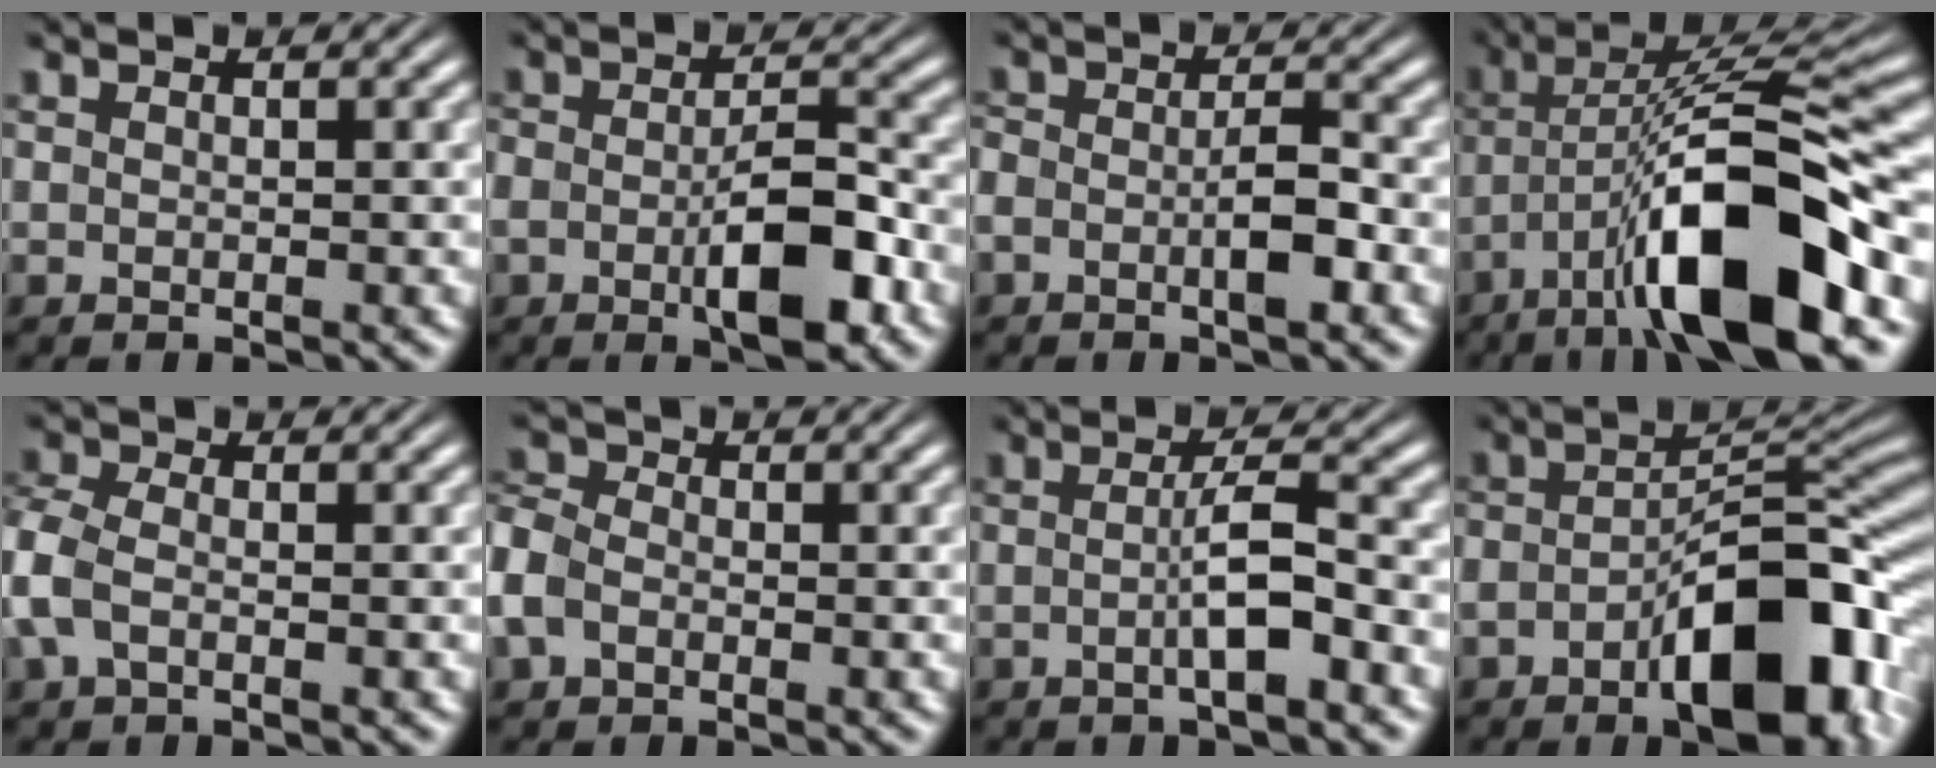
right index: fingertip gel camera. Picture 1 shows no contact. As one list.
[{"total": 6.4, "force": [-1.8, 3.1, 5.3], "torque": [-0.090, -0.003, -0.035]}, {"total": 3.9, "force": [-1.2, 2.4, 2.8], "torque": [-0.054, 0.000, -0.027]}, {"total": 12.1, "force": [-1.9, 3.9, 11.3], "torque": [-0.176, -0.002, -0.027]}, {"total": 3.9, "force": [-0.7, 3.0, 2.4], "torque": [-0.078, -0.013, -0.010]}, {"total": 3.5, "force": [-0.9, 2.9, 1.7], "torque": [-0.059, -0.012, -0.016]}, {"total": 3.3, "force": [-1.0, 0.0, 3.1], "torque": [-0.041, 0.004, -0.021]}, {"total": 9.8, "force": [-4.0, 4.0, 8.0], "torque": [-0.110, -0.007, -0.061]}]